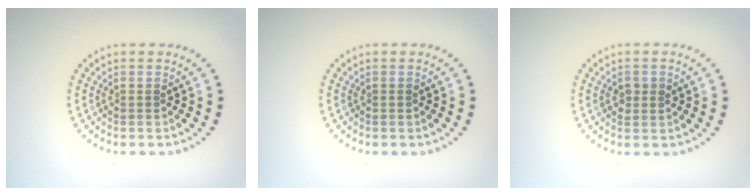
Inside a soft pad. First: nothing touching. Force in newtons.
{"total": 0.0}
{"total": 1.5, "press": 1.5, "slide": 0.2}